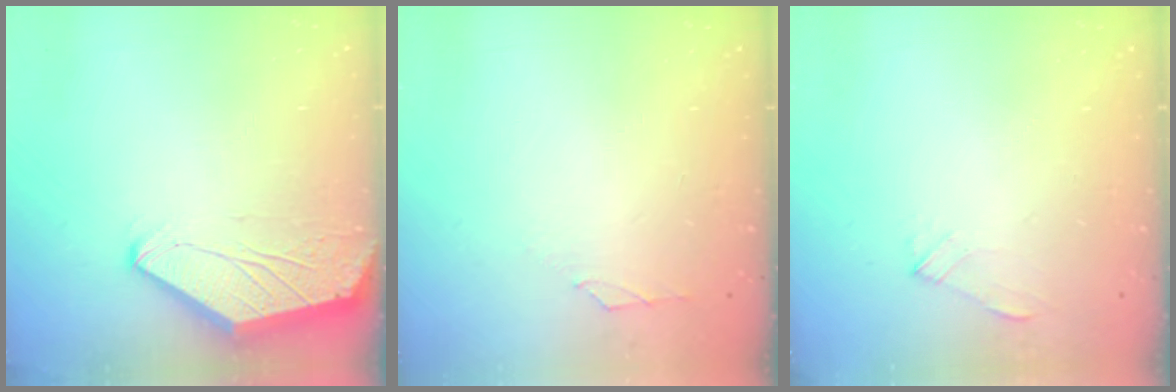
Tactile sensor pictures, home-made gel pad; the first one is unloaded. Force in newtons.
{"total": 0.8, "press": 0.6, "slide": 0.5}
{"total": 1.9, "press": 1.9, "slide": 0.4}